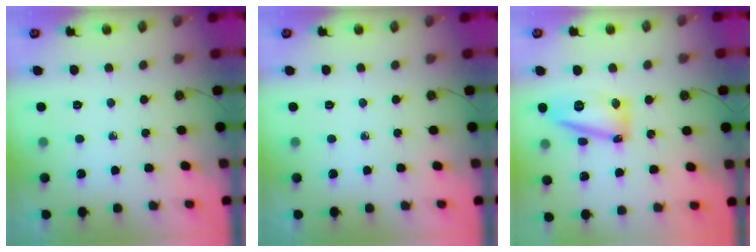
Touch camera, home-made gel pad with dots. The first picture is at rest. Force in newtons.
{"total": 0.0}
{"total": 14.3, "press": 14.2, "slide": 1.3}